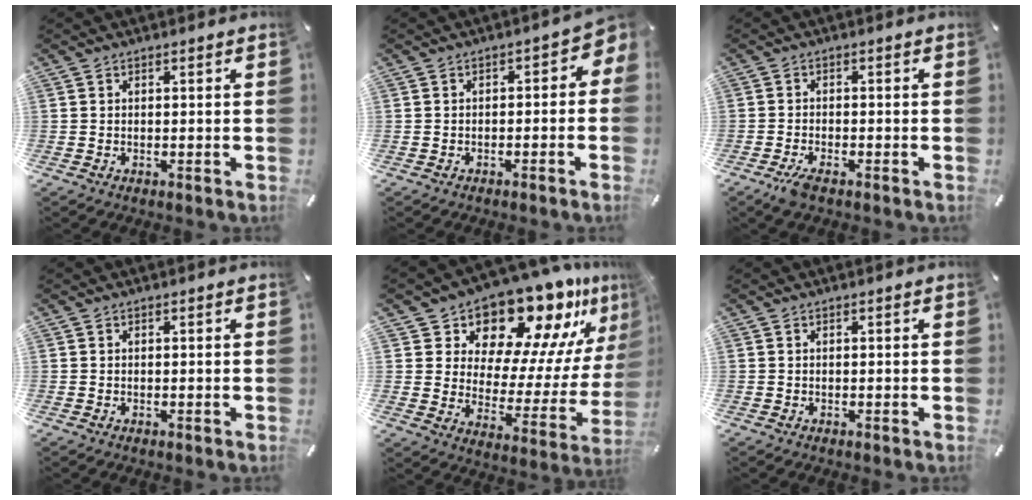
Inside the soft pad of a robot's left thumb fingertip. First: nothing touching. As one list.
[{"total": 3.1, "force": [-1.2, 2.1, 2.0], "torque": [-0.024, 0.006, -0.028]}, {"total": 3.0, "force": [-2.1, 0.9, 2.0], "torque": [-0.044, 0.004, -0.041]}, {"total": 0.0}, {"total": 15.8, "force": [14.0, 6.1, 4.1], "torque": [-0.049, -0.145, 0.229]}, {"total": 0.0}]